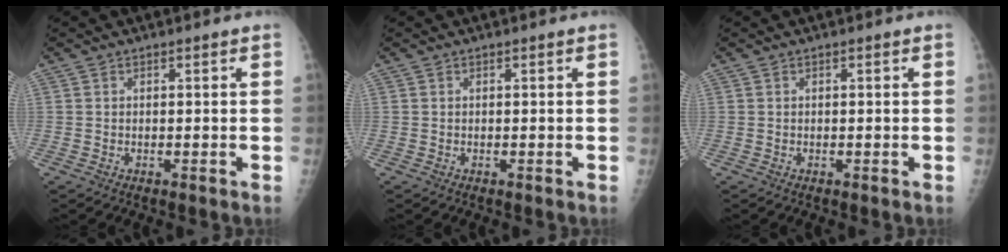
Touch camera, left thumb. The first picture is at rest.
{"total": 0.0}
{"total": 0.0}